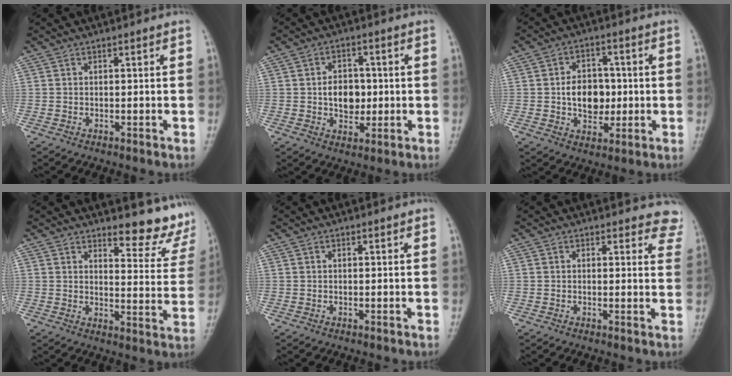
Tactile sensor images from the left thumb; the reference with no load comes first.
{"total": 6.7, "force": [-0.1, 5.0, 4.4], "torque": [-0.037, 0.002, -0.002]}
{"total": 8.7, "force": [-0.2, 6.5, 5.8], "torque": [-0.056, 0.005, -0.005]}
{"total": 9.5, "force": [8.2, 2.9, 3.6], "torque": [-0.014, -0.073, 0.093]}
{"total": 0.0}
{"total": 4.5, "force": [4.2, 1.8, 0.2], "torque": [0.039, -0.022, 0.016]}